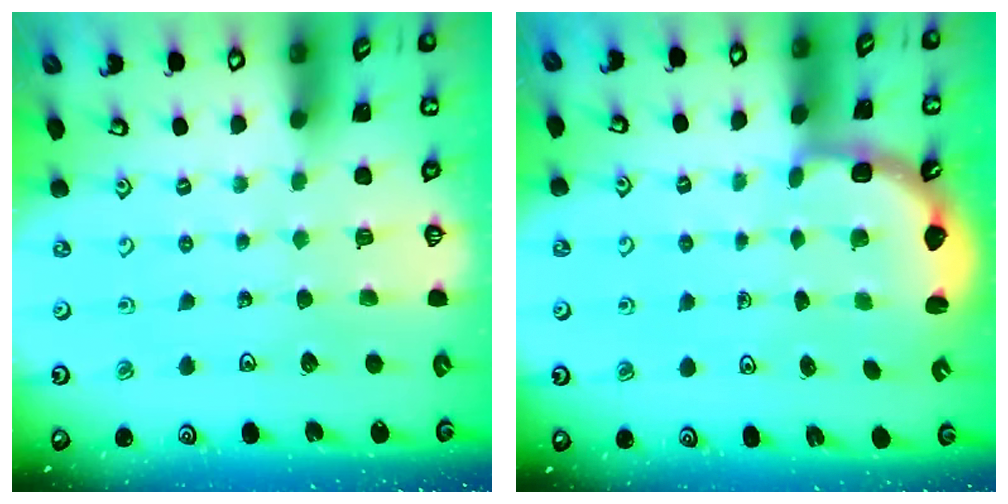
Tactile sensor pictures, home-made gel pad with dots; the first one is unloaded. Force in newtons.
{"total": 3.2, "press": 2.3, "slide": 2.3}